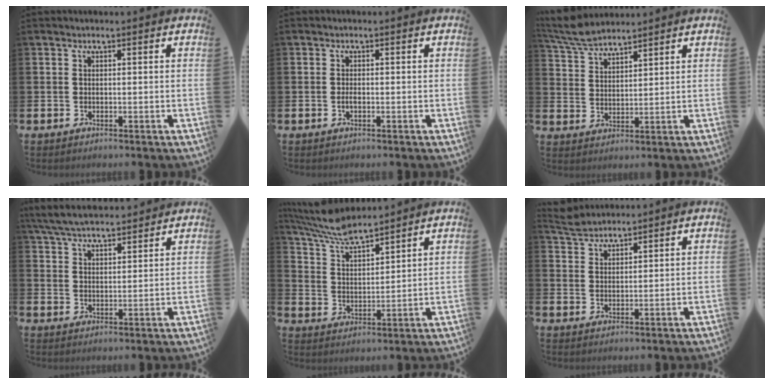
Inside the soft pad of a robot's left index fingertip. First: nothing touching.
{"total": 1.0, "force": [-0.3, 0.4, 0.8], "torque": [-0.015, -0.001, -0.006]}
{"total": 6.0, "force": [5.7, 1.0, 1.5], "torque": [-0.052, -0.021, 0.106]}
{"total": 6.0, "force": [5.8, 0.9, 1.4], "torque": [-0.053, -0.024, 0.107]}
{"total": 7.2, "force": [6.7, 1.1, 2.3], "torque": [-0.073, -0.035, 0.123]}
{"total": 3.9, "force": [3.8, 0.7, 0.2], "torque": [-0.012, -0.014, 0.072]}